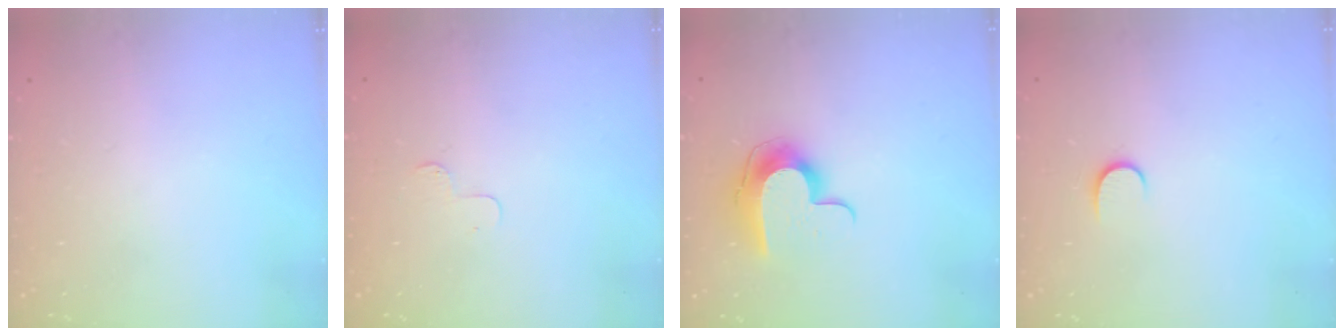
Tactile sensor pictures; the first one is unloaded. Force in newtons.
{"total": 3.6, "press": 3.6, "slide": 0.4}
{"total": 10.3, "press": 10.3, "slide": 0.1}
{"total": 5.3, "press": 5.3, "slide": 0.5}